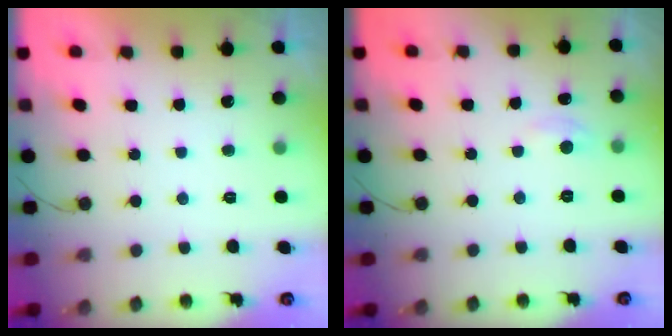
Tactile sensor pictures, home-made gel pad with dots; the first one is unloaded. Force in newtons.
{"total": 2.5, "press": 2.4, "slide": 0.3}